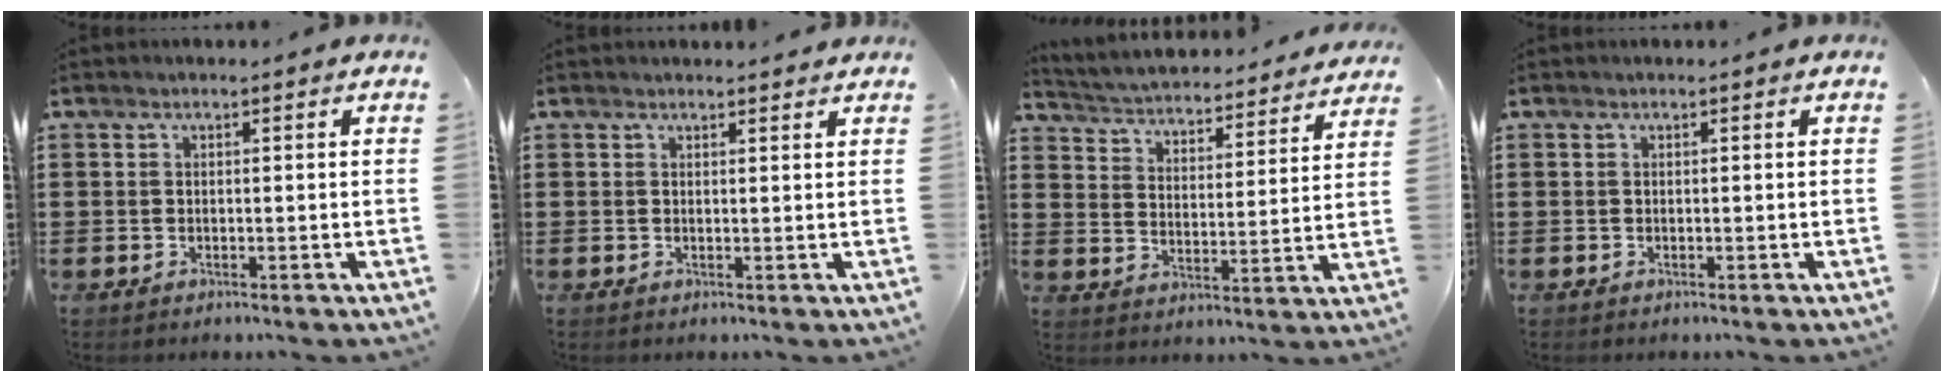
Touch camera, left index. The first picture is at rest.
{"total": 1.0, "force": [0.9, 0.1, 0.1], "torque": [-0.004, -0.001, 0.019]}
{"total": 3.2, "force": [3.2, -0.2, 0.0], "torque": [-0.021, -0.036, 0.045]}
{"total": 0.0}